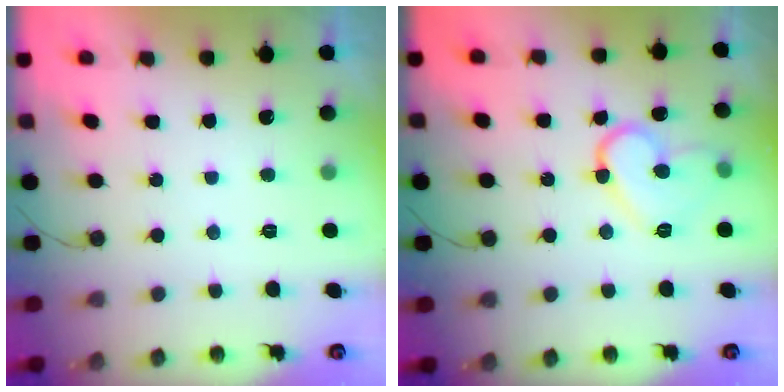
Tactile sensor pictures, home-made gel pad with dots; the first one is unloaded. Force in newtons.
{"total": 11.6, "press": 11.5, "slide": 0.4}